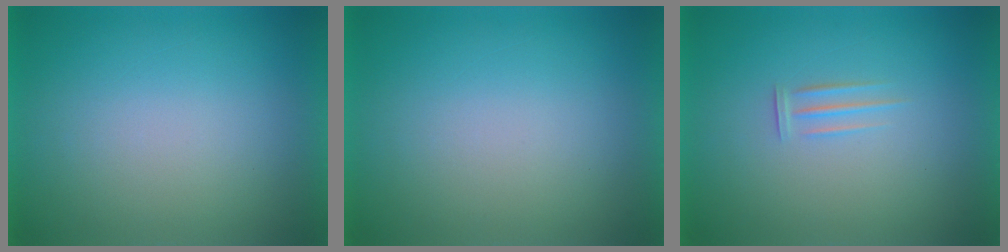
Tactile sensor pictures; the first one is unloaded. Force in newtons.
{"total": 0.0}
{"total": 1.9}